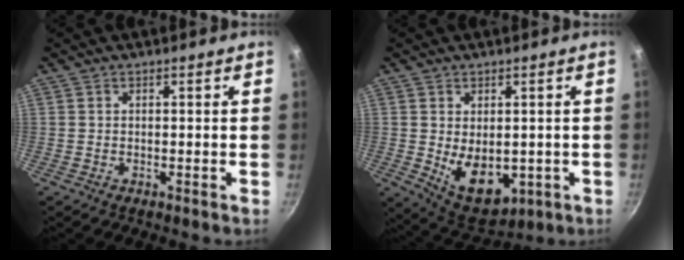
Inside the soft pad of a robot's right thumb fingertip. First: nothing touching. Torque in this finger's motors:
{"motor_torque": [-0.07, 0.92, 0.02, -0.05, 0.29]}